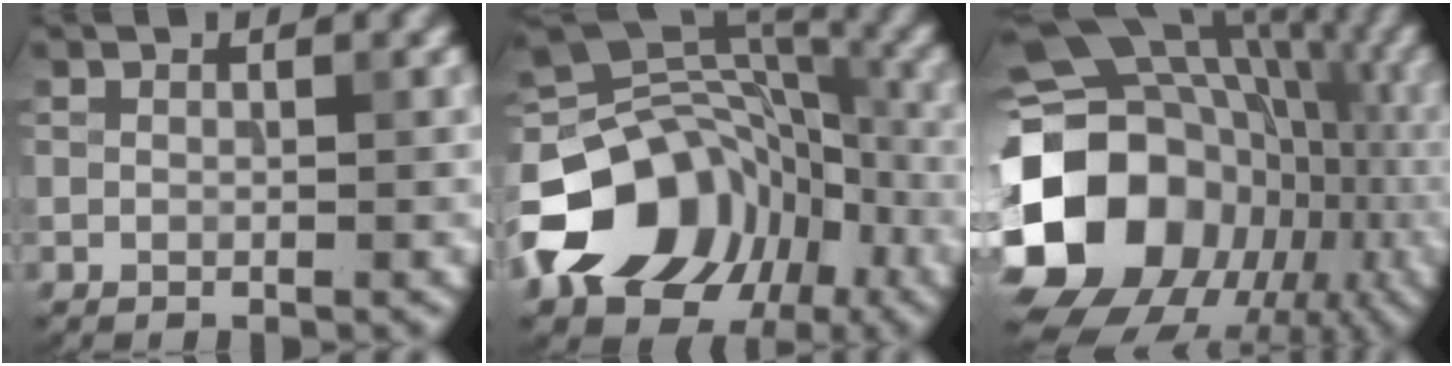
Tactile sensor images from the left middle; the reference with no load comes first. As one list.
[{"total": 14.8, "force": [-6.9, 10.9, 7.3], "torque": [-0.141, 0.016, -0.125]}, {"total": 18.3, "force": [-3.9, 15.3, 9.4], "torque": [-0.183, 0.000, -0.076]}]